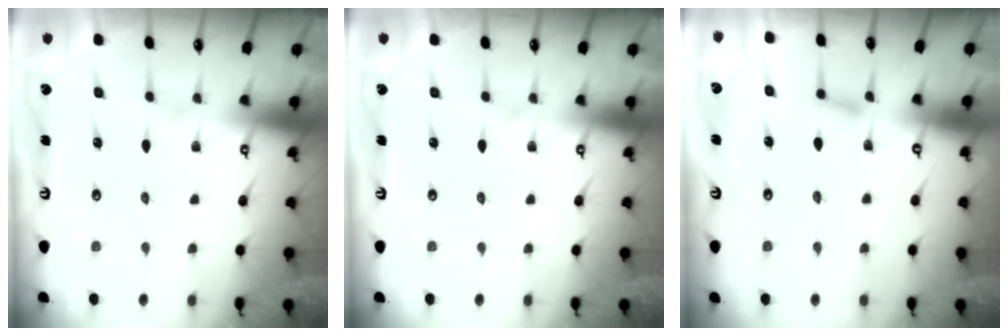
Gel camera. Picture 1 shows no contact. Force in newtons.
{"total": 0.0}
{"total": 4.9, "press": 4.9, "slide": 0.5}